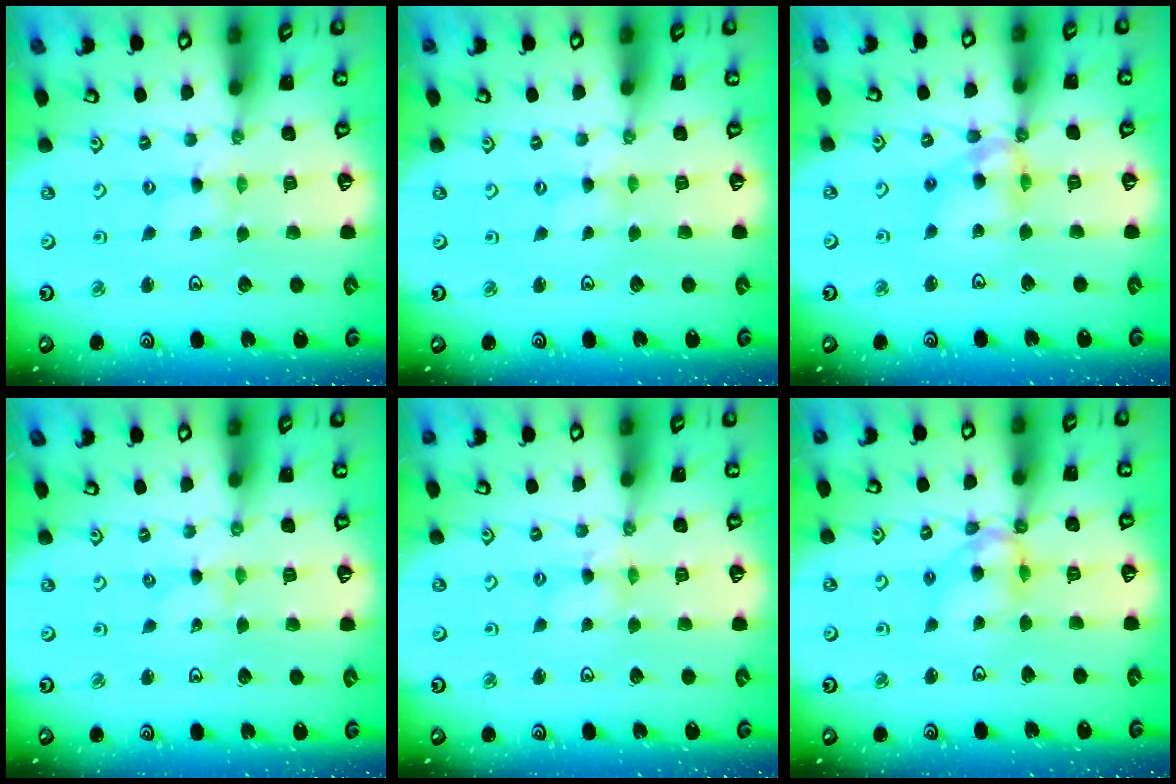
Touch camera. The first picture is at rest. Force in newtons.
{"total": 0.0}
{"total": 11.6, "press": 11.5, "slide": 1.4}
{"total": 0.0}
{"total": 4.1, "press": 4.1, "slide": 0.4}
{"total": 9.8, "press": 9.7, "slide": 1.2}